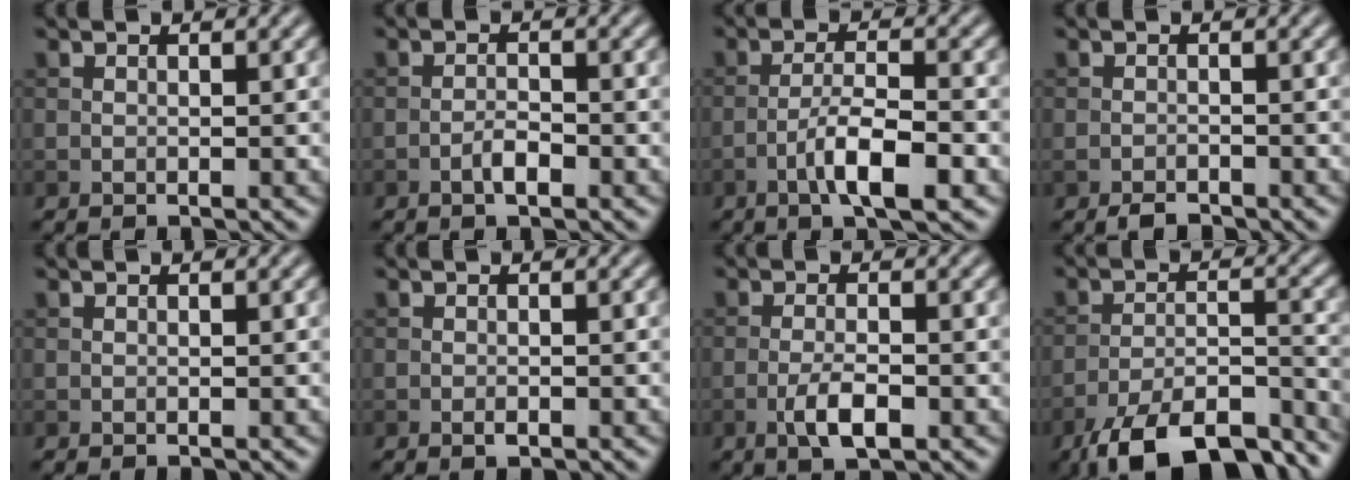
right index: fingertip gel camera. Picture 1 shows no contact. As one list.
[{"total": 1.7, "force": [-0.9, 0.5, 1.3], "torque": [-0.025, 0.002, -0.020]}, {"total": 5.3, "force": [-2.5, 1.2, 4.5], "torque": [-0.079, 0.006, -0.047]}, {"total": 1.6, "force": [-1.3, 0.6, 0.7], "torque": [-0.011, -0.001, -0.026]}, {"total": 0.0}, {"total": 0.7, "force": [-0.4, 0.2, 0.5], "torque": [-0.010, -0.001, -0.006]}, {"total": 3.3, "force": [-1.5, 1.0, 2.8], "torque": [-0.057, 0.000, -0.029]}, {"total": 12.2, "force": [-9.9, 3.6, 6.2], "torque": [-0.110, -0.014, -0.158]}]